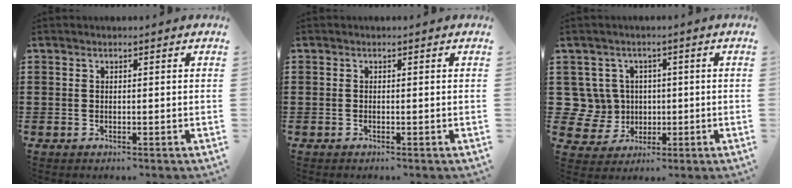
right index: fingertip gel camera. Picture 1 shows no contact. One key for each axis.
{"total": 0.0}
{"total": 6.6, "fx": 0.5, "fy": 6.3, "fz": 1.8, "tx": -0.084, "ty": 0.010, "tz": 0.007}